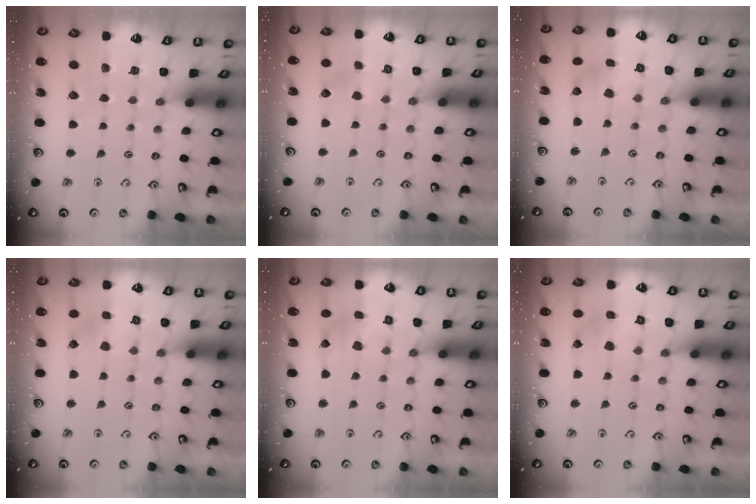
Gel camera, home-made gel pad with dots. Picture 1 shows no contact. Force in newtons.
{"total": 1.8, "press": 1.7, "slide": 0.2}
{"total": 2.0, "press": 2.0, "slide": 0.2}
{"total": 2.4, "press": 2.4, "slide": 0.2}
{"total": 2.6, "press": 2.6, "slide": 0.5}
{"total": 2.9, "press": 2.9, "slide": 0.2}